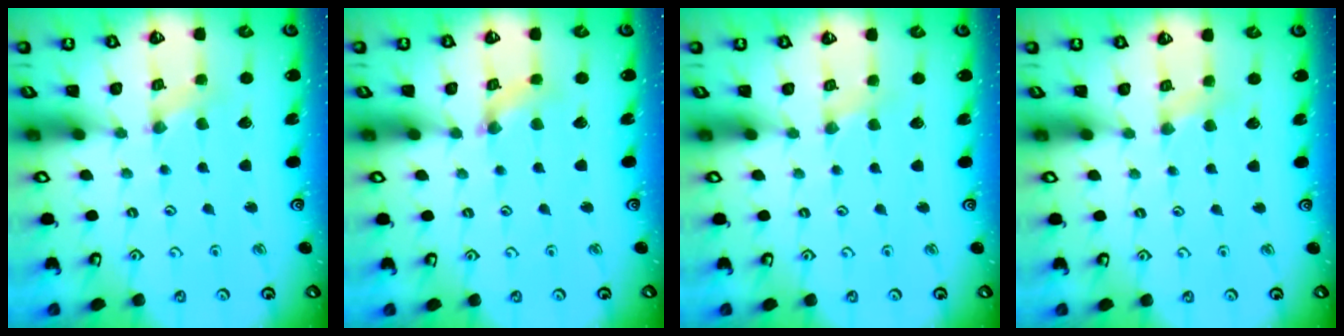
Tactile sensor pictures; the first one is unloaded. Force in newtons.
{"total": 1.5, "press": 1.4, "slide": 0.3}
{"total": 1.5, "press": 1.4, "slide": 0.3}
{"total": 2.8, "press": 2.7, "slide": 0.6}